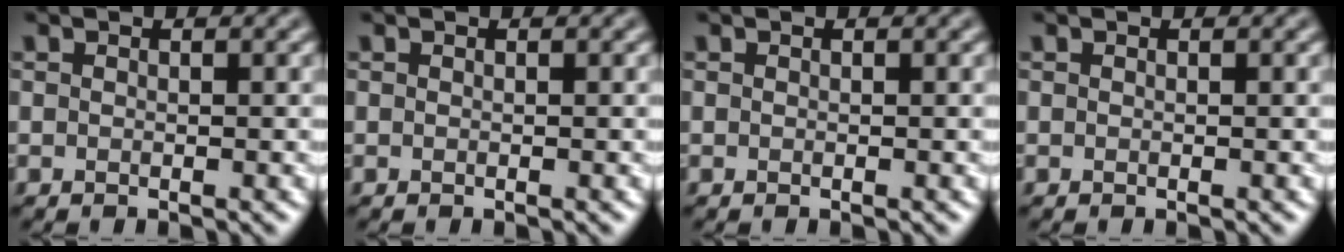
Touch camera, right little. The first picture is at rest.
{"total": 0.0}
{"total": 0.0}
{"total": 0.0}